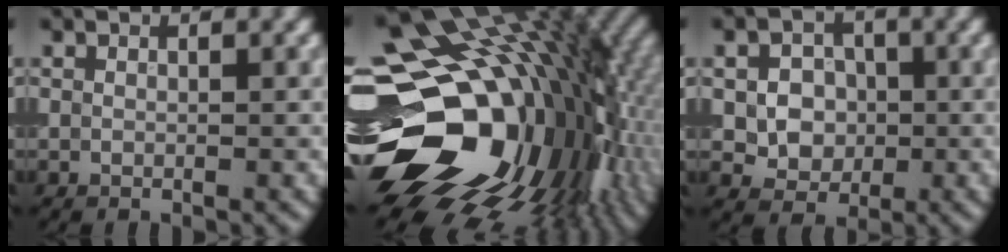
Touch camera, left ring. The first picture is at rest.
{"total": 19.6, "force": [0.7, 13.8, 13.9], "torque": [-0.234, -0.036, 0.037]}
{"total": 4.2, "force": [-0.2, 3.6, 2.2], "torque": [-0.024, 0.001, -0.014]}